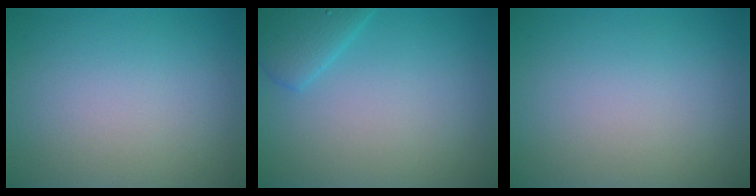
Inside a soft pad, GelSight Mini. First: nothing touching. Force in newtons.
{"total": 2.7, "press": 2.7, "slide": 0.2}
{"total": 0.0}